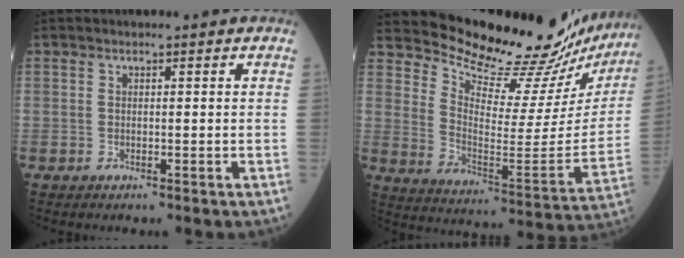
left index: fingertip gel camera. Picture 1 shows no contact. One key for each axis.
{"total": 24.5, "fx": 23.3, "fy": 3.0, "fz": 7.0, "tx": -0.122, "ty": -0.116, "tz": 0.309}